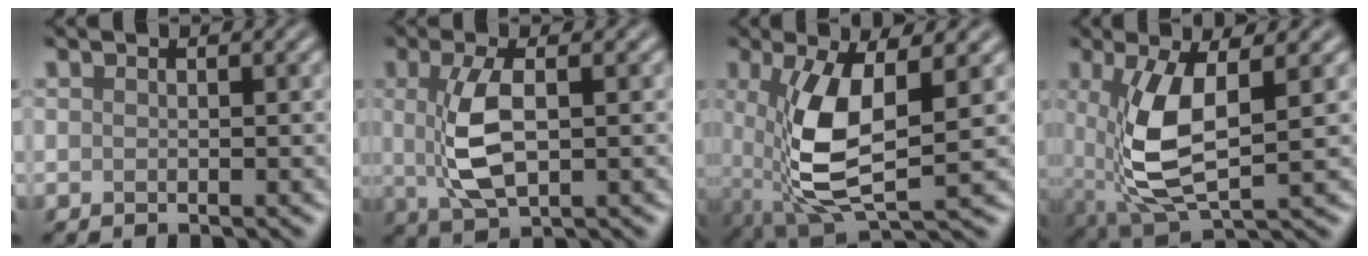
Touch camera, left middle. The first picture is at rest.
{"total": 4.6, "force": [0.2, 1.7, 4.3], "torque": [-0.098, -0.003, 0.010]}
{"total": 8.1, "force": [0.3, 3.2, 7.4], "torque": [-0.167, -0.012, 0.012]}
{"total": 7.2, "force": [0.3, 2.8, 6.6], "torque": [-0.154, -0.010, 0.014]}